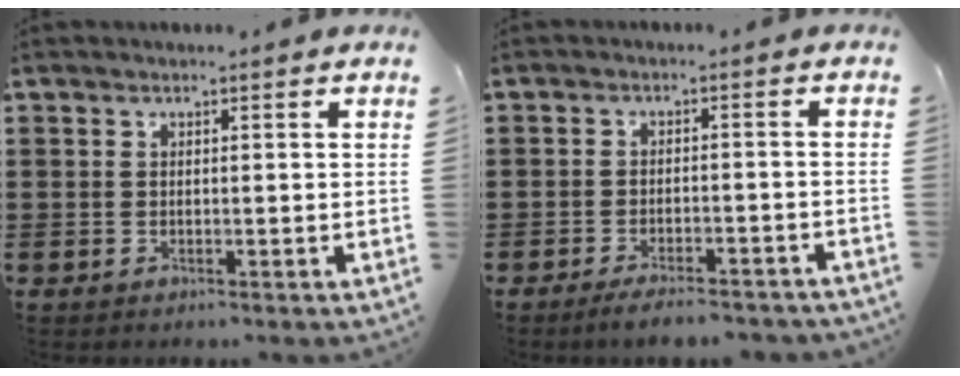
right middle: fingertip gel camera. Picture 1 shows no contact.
{"total": 3.6, "force": [-3.3, 0.4, 1.3], "torque": [-0.029, -0.001, -0.066]}